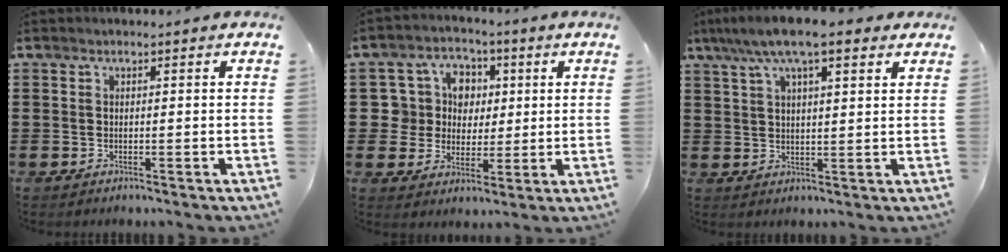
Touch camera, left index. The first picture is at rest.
{"total": 7.5, "force": [2.0, 7.0, 1.7], "torque": [-0.063, 0.014, 0.039]}
{"total": 8.2, "force": [5.8, 2.0, 5.6], "torque": [-0.121, 0.002, 0.102]}